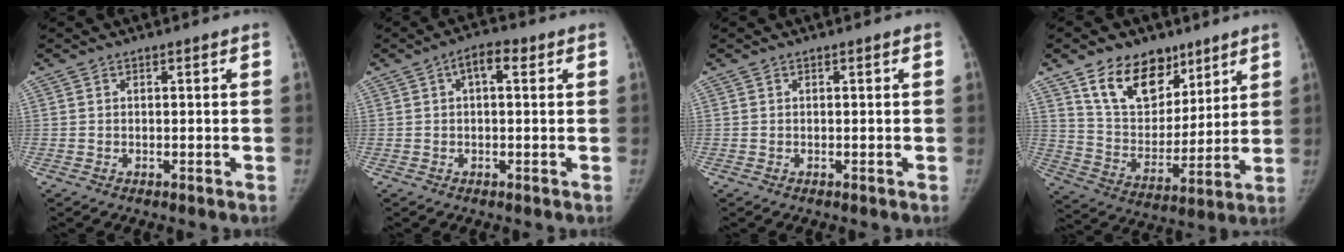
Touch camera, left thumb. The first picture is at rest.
{"total": 3.9, "force": [1.2, 1.7, 3.3], "torque": [-0.050, 0.012, 0.011]}
{"total": 0.0}
{"total": 16.0, "force": [10.2, 10.2, 7.0], "torque": [-0.072, -0.058, 0.187]}